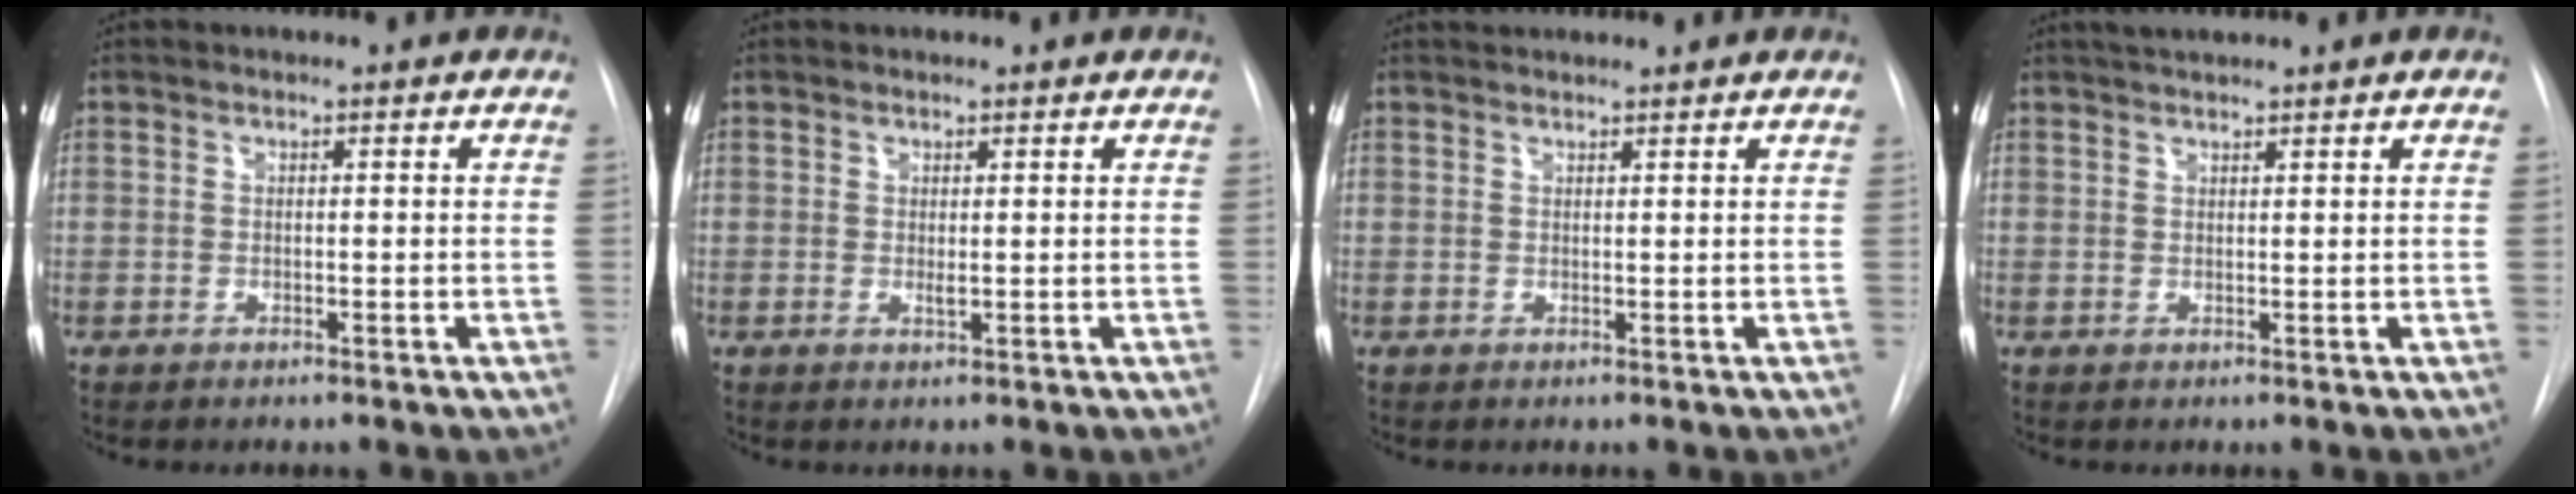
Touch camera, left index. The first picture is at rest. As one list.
[{"total": 0.7, "force": [0.2, 0.2, 0.6], "torque": [-0.018, -0.004, 0.004]}, {"total": 3.8, "force": [3.7, 0.3, 0.8], "torque": [-0.013, 0.032, 0.049]}, {"total": 2.6, "force": [2.4, -0.1, 1.1], "torque": [-0.015, 0.021, 0.043]}]